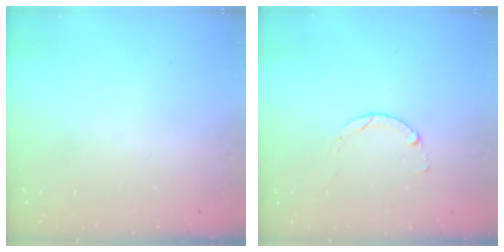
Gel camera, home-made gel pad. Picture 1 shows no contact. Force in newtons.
{"total": 1.4, "press": 1.4, "slide": 0.2}